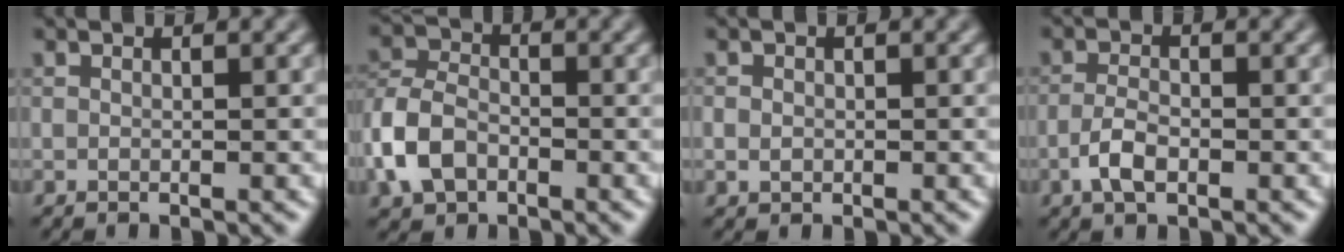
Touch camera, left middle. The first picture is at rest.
{"total": 4.8, "force": [-2.2, 3.3, 2.6], "torque": [-0.058, 0.007, -0.053]}
{"total": 1.0, "force": [-0.1, 0.9, 0.4], "torque": [-0.007, -0.001, -0.003]}
{"total": 2.4, "force": [-1.1, 1.2, 1.8], "torque": [-0.039, 0.005, -0.028]}